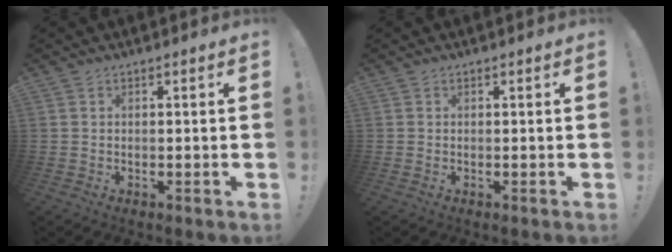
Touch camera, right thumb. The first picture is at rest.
{"total": 0.0}